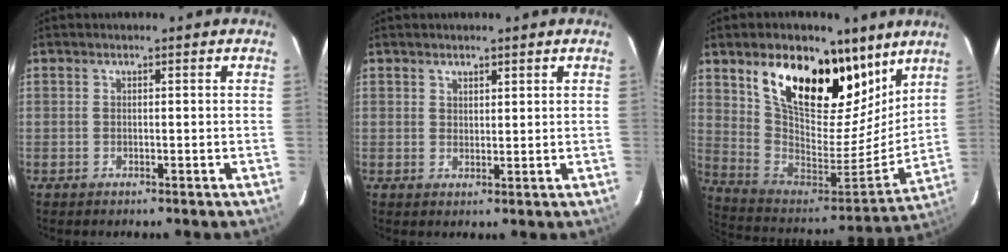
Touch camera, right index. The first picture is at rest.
{"total": 1.9, "force": [1.5, 1.0, 0.5], "torque": [-0.002, 0.002, 0.026]}
{"total": 26.1, "force": [15.5, 13.1, 16.4], "torque": [-0.295, -0.004, 0.279]}